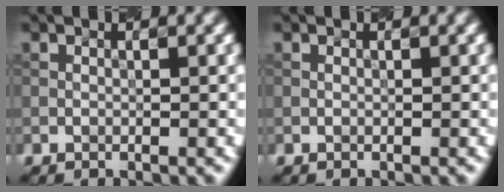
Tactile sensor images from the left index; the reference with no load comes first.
{"total": 0.0}